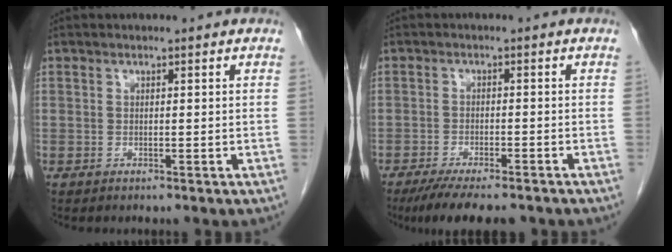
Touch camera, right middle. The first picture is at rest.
{"total": 10.0, "force": [-8.1, 2.1, 5.5], "torque": [-0.079, -0.014, -0.122]}